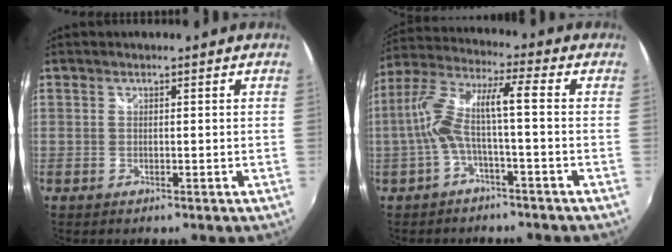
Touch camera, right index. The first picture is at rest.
{"total": 9.4, "force": [-2.0, 1.1, 9.1], "torque": [-0.190, 0.012, -0.037]}